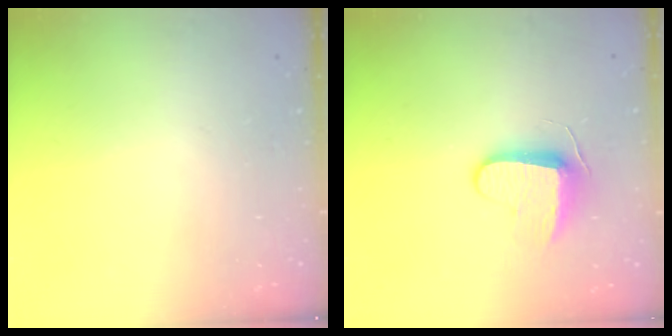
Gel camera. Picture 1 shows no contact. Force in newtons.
{"total": 8.7, "press": 8.7, "slide": 0.7}